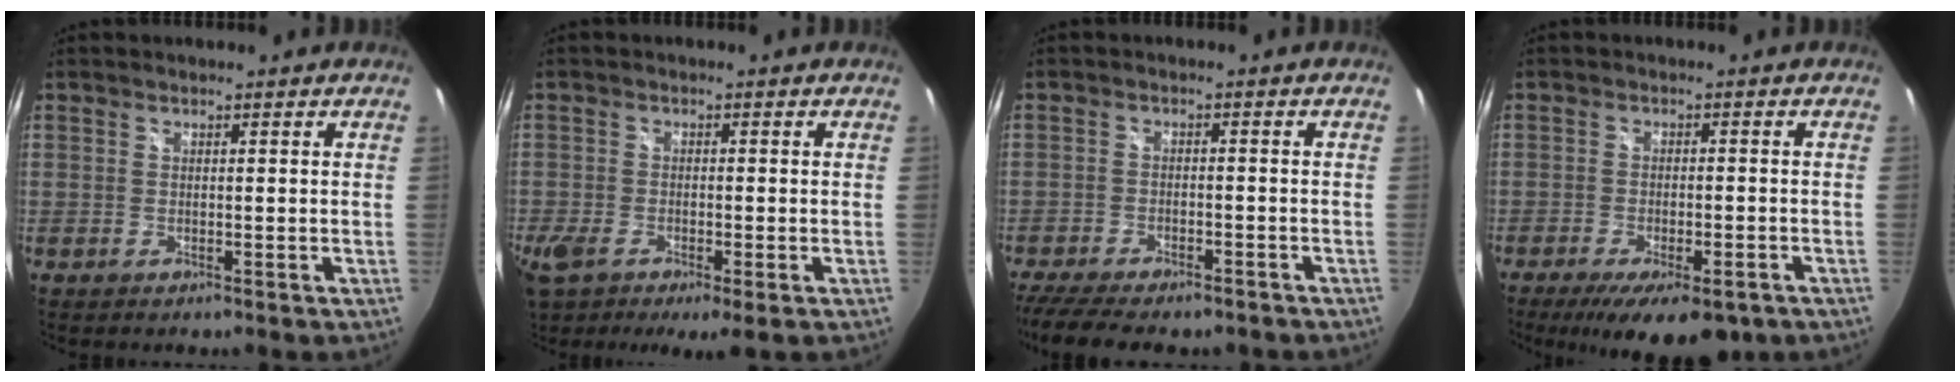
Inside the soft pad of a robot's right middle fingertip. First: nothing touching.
{"total": 7.2, "force": [-3.9, 2.7, 5.5], "torque": [-0.131, -0.027, -0.070]}
{"total": 13.8, "force": [-11.2, 4.1, 6.9], "torque": [-0.153, -0.035, -0.171]}
{"total": 12.9, "force": [-8.7, 4.5, 8.4], "torque": [-0.158, -0.032, -0.126]}